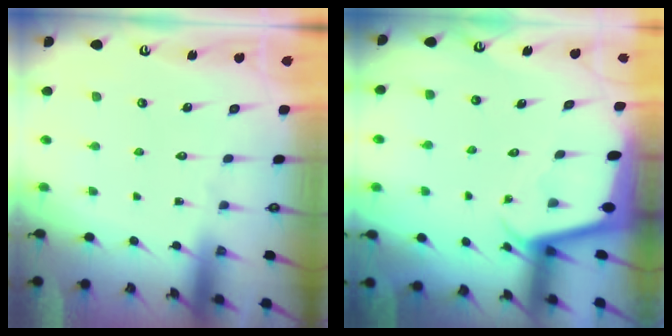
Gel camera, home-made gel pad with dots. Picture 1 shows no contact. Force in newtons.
{"total": 2.1, "press": 2.1, "slide": 0.1}